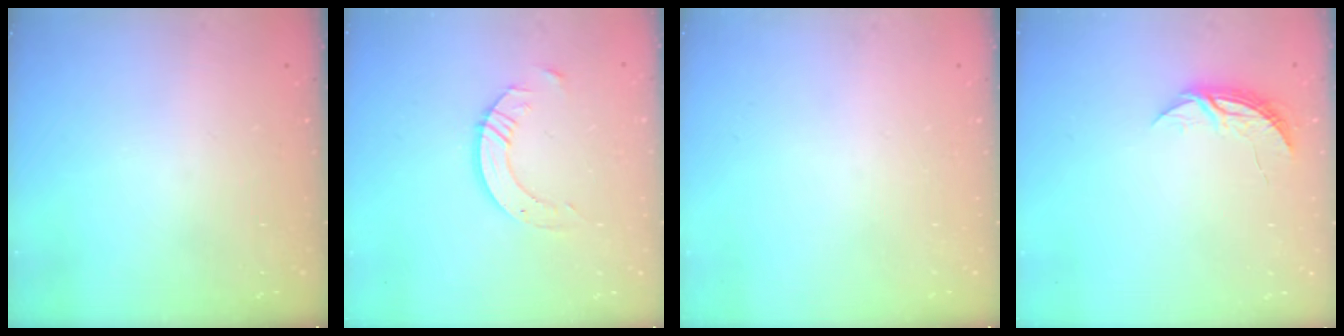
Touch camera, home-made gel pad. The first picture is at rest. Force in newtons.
{"total": 8.0, "press": 7.9, "slide": 0.7}
{"total": 0.0}
{"total": 6.2, "press": 6.2, "slide": 0.5}